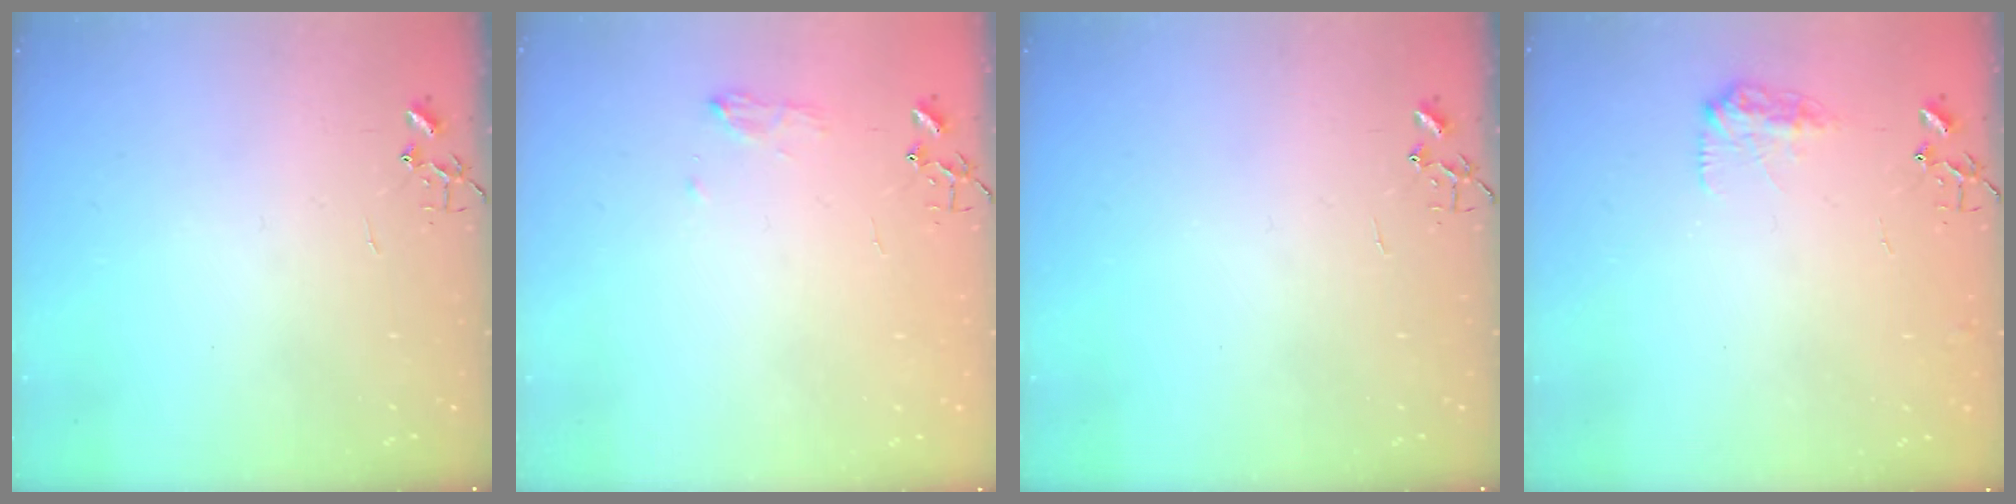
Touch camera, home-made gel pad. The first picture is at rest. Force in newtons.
{"total": 8.1, "press": 8.1, "slide": 1.0}
{"total": 0.0}
{"total": 9.4, "press": 9.4, "slide": 0.3}